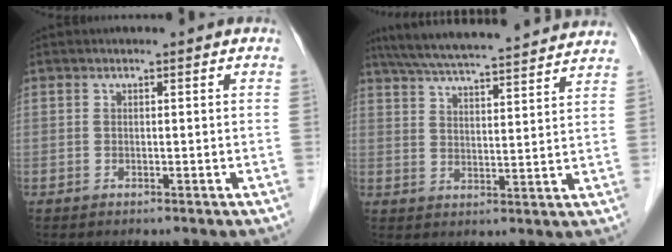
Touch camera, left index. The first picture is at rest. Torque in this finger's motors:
{"motor_torque": [0.09, -0.23, 0.56, 0.14]}